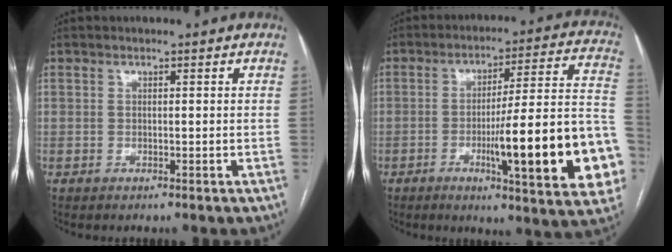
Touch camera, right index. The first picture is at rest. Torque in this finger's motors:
{"motor_torque": [2.14, 0.00, 1.05, 0.21]}